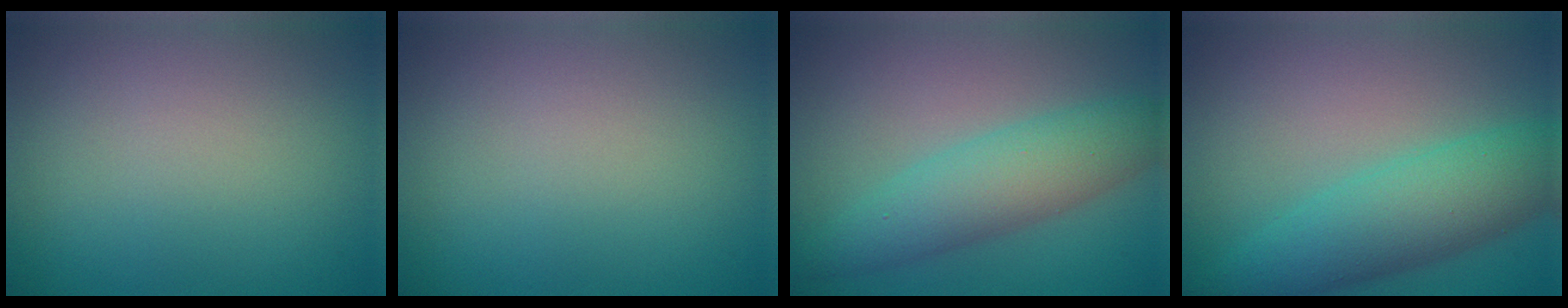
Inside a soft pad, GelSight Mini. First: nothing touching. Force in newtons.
{"total": 0.0}
{"total": 5.2, "press": 5.2, "slide": 0.2}
{"total": 6.5, "press": 6.5, "slide": 0.2}